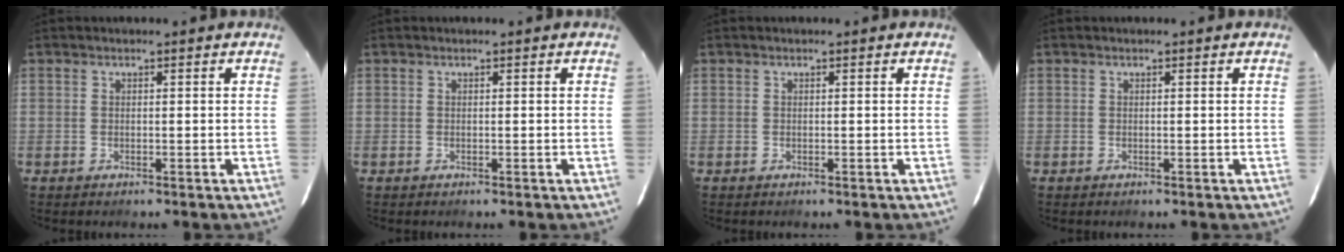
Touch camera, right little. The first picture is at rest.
{"total": 0.0}
{"total": 0.0}
{"total": 0.0}